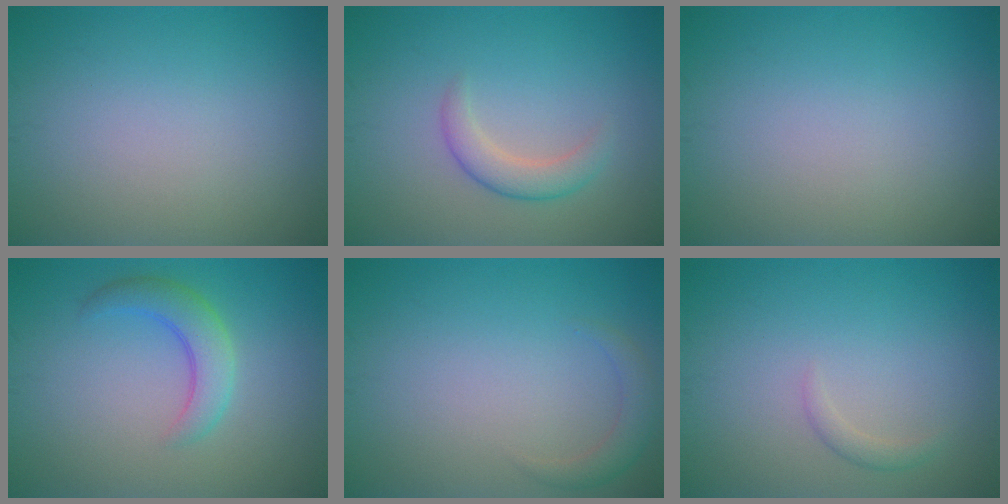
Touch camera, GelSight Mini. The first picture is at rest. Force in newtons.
{"total": 2.4, "press": 2.4, "slide": 0.2}
{"total": 0.0}
{"total": 3.3, "press": 3.3, "slide": 0.2}
{"total": 1.7, "press": 1.7, "slide": 0.1}
{"total": 1.0, "press": 1.0, "slide": 0.1}